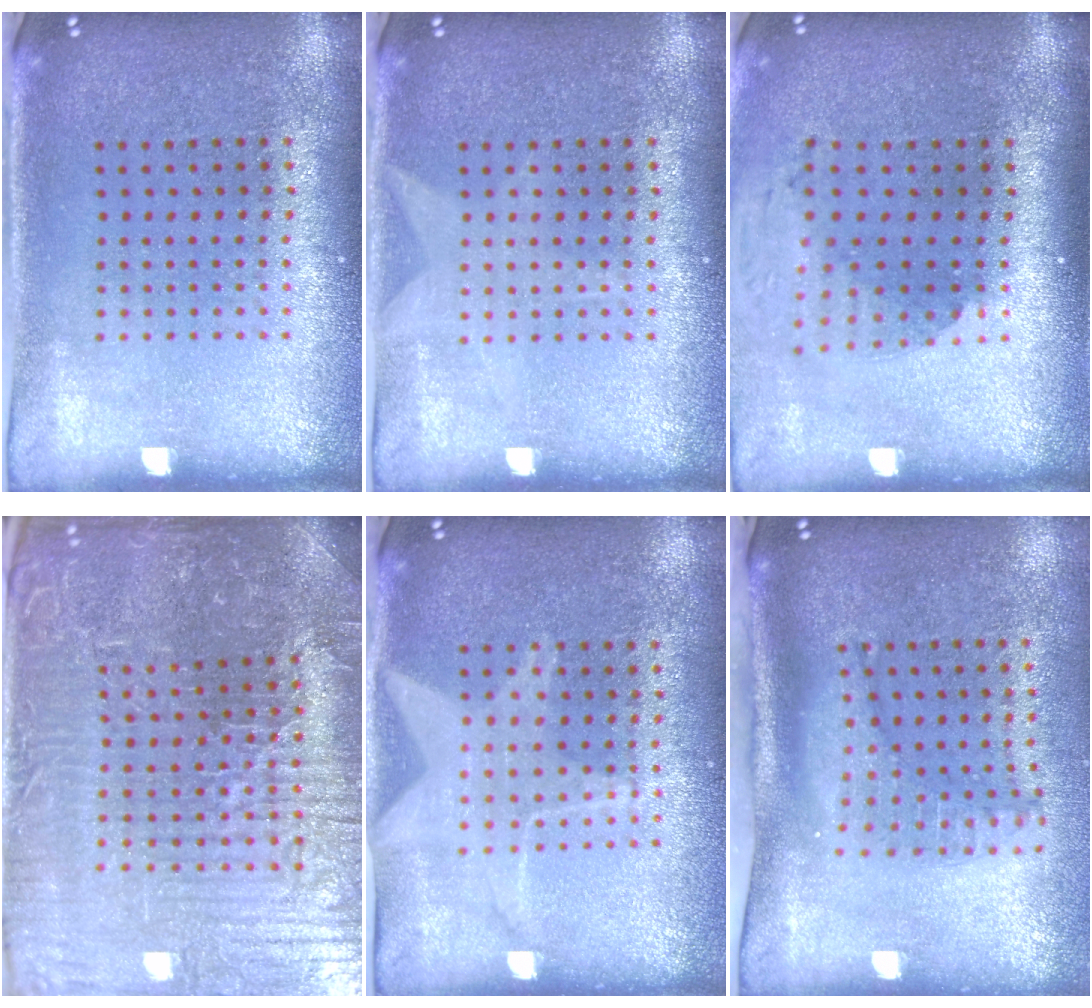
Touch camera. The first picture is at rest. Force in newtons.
{"total": 0.9, "press": 0.9, "slide": 0.2}
{"total": 1.9, "press": 1.5, "slide": 1.2}
{"total": 5.5, "press": 5.2, "slide": 1.5}
{"total": 1.5, "press": 1.5, "slide": 0.4}
{"total": 1.4, "press": 1.3, "slide": 0.6}